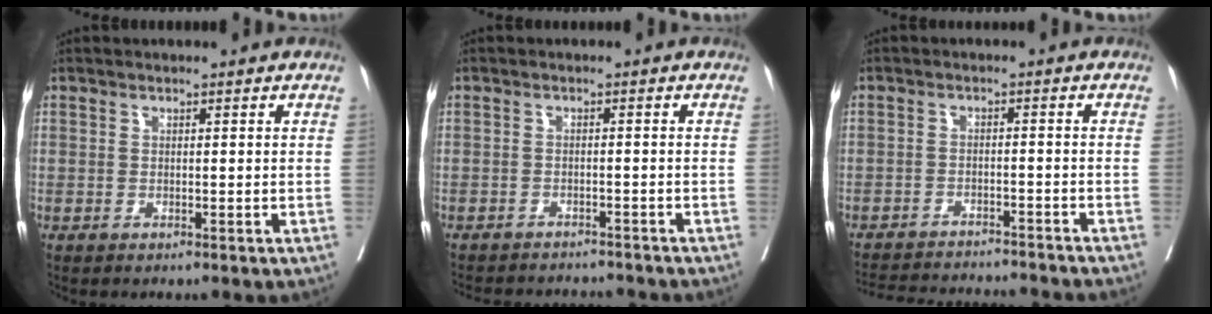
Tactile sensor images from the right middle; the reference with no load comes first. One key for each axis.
{"total": 8.8, "fx": -8.5, "fy": 1.8, "fz": 1.9, "tx": -0.030, "ty": 0.004, "tz": -0.108}
{"total": 14.3, "fx": -13.5, "fy": 1.3, "fz": 4.3, "tx": -0.073, "ty": -0.008, "tz": -0.182}